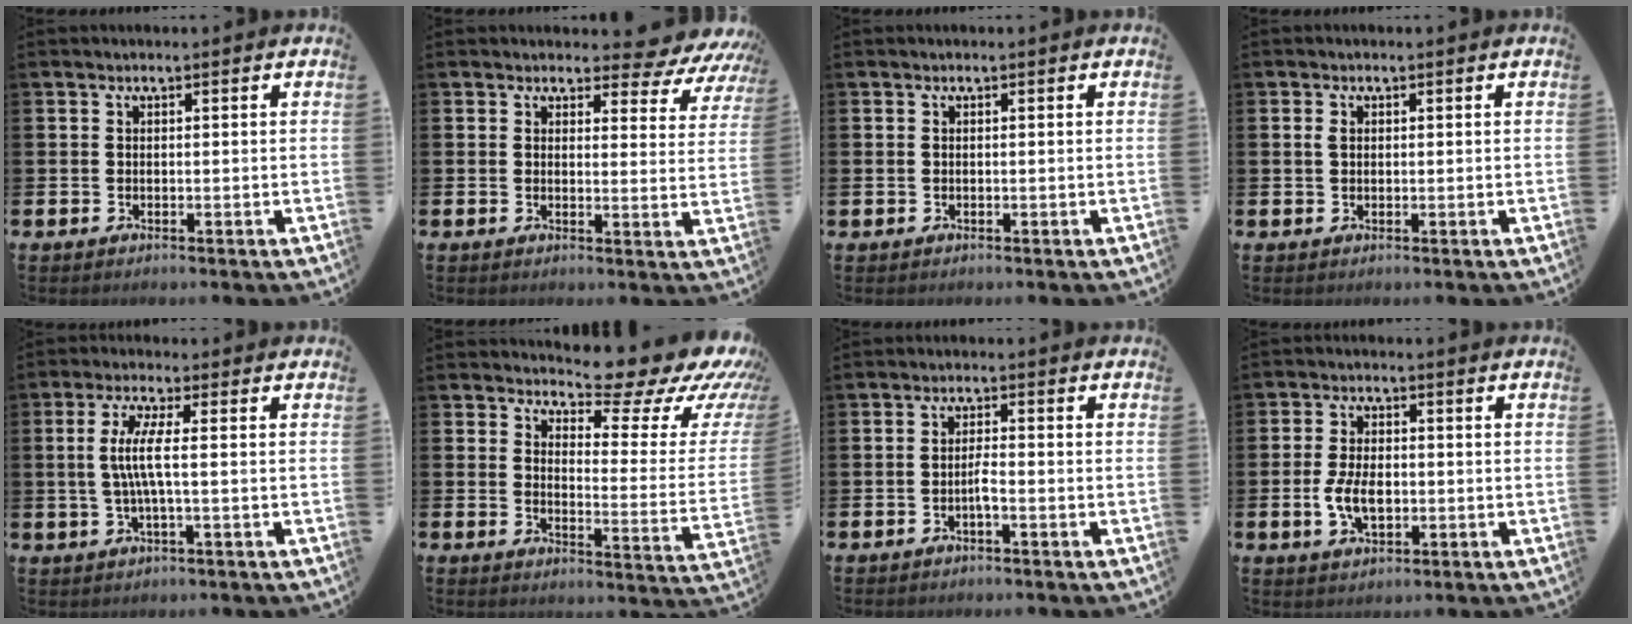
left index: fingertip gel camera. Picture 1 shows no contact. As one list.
[{"total": 4.2, "force": [3.8, 1.4, 1.0], "torque": [-0.004, -0.035, 0.059]}, {"total": 0.0}, {"total": 1.2, "force": [0.6, 0.8, 0.7], "torque": [-0.011, 0.005, 0.008]}, {"total": 4.9, "force": [0.2, 0.5, 4.8], "torque": [-0.097, -0.003, -0.001]}, {"total": 9.0, "force": [8.0, 2.5, 3.2], "torque": [-0.043, -0.073, 0.128]}, {"total": 1.6, "force": [-0.7, 0.1, 1.4], "torque": [-0.028, 0.000, -0.013]}, {"total": 5.2, "force": [-0.7, 3.0, 4.1], "torque": [-0.080, -0.001, -0.018]}]